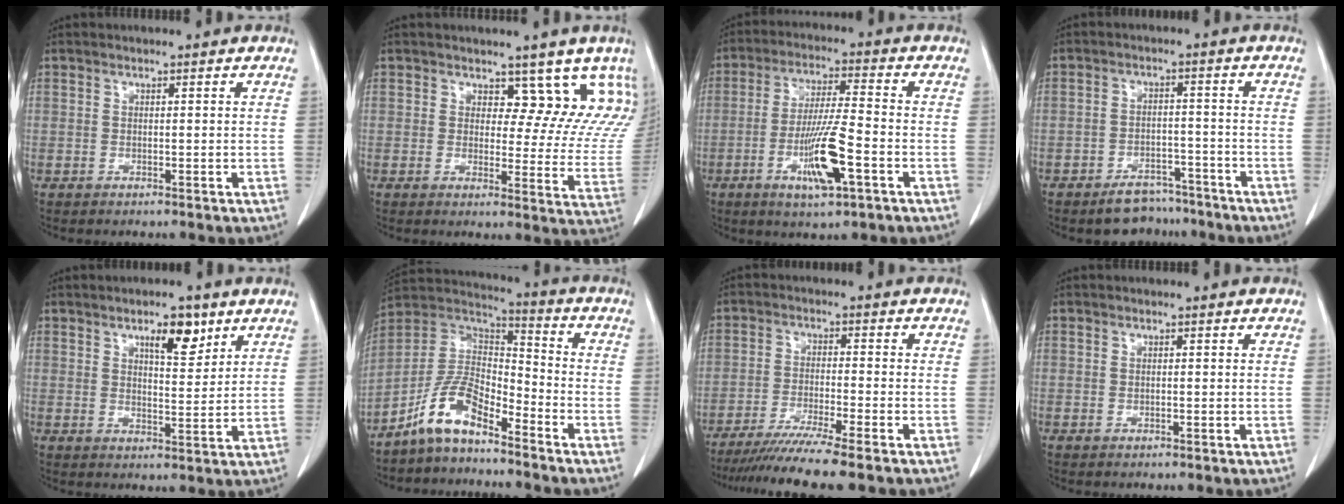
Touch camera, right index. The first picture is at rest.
{"total": 10.9, "force": [8.7, 5.5, 3.5], "torque": [-0.001, -0.025, 0.073]}
{"total": 10.6, "force": [-4.0, 1.0, 9.8], "torque": [-0.182, -0.008, -0.069]}
{"total": 5.9, "force": [-5.0, 2.9, 1.1], "torque": [-0.010, 0.006, -0.076]}
{"total": 6.0, "force": [3.6, 2.0, 4.3], "torque": [-0.068, -0.002, 0.057]}
{"total": 9.9, "force": [-7.1, 3.6, 5.9], "torque": [-0.129, 0.027, -0.141]}
{"total": 9.6, "force": [-8.0, -1.4, 5.1], "torque": [-0.073, -0.032, -0.130]}
{"total": 0.0}